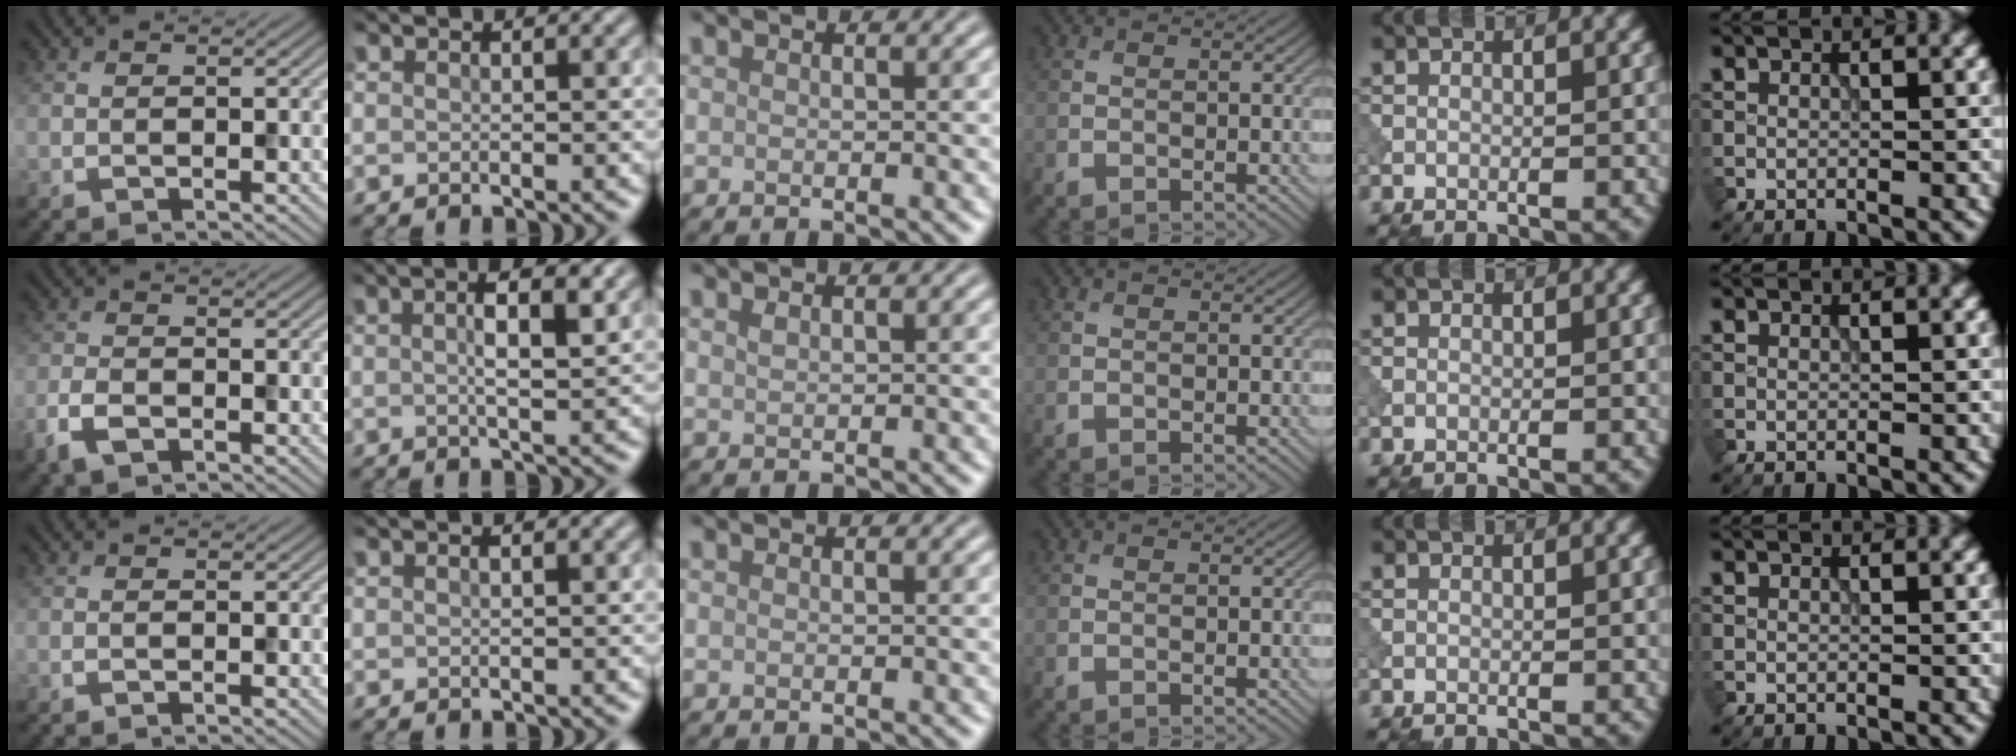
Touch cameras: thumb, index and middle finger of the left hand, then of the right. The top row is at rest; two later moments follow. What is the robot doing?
{"motion": "dispense", "object": "pipette"}